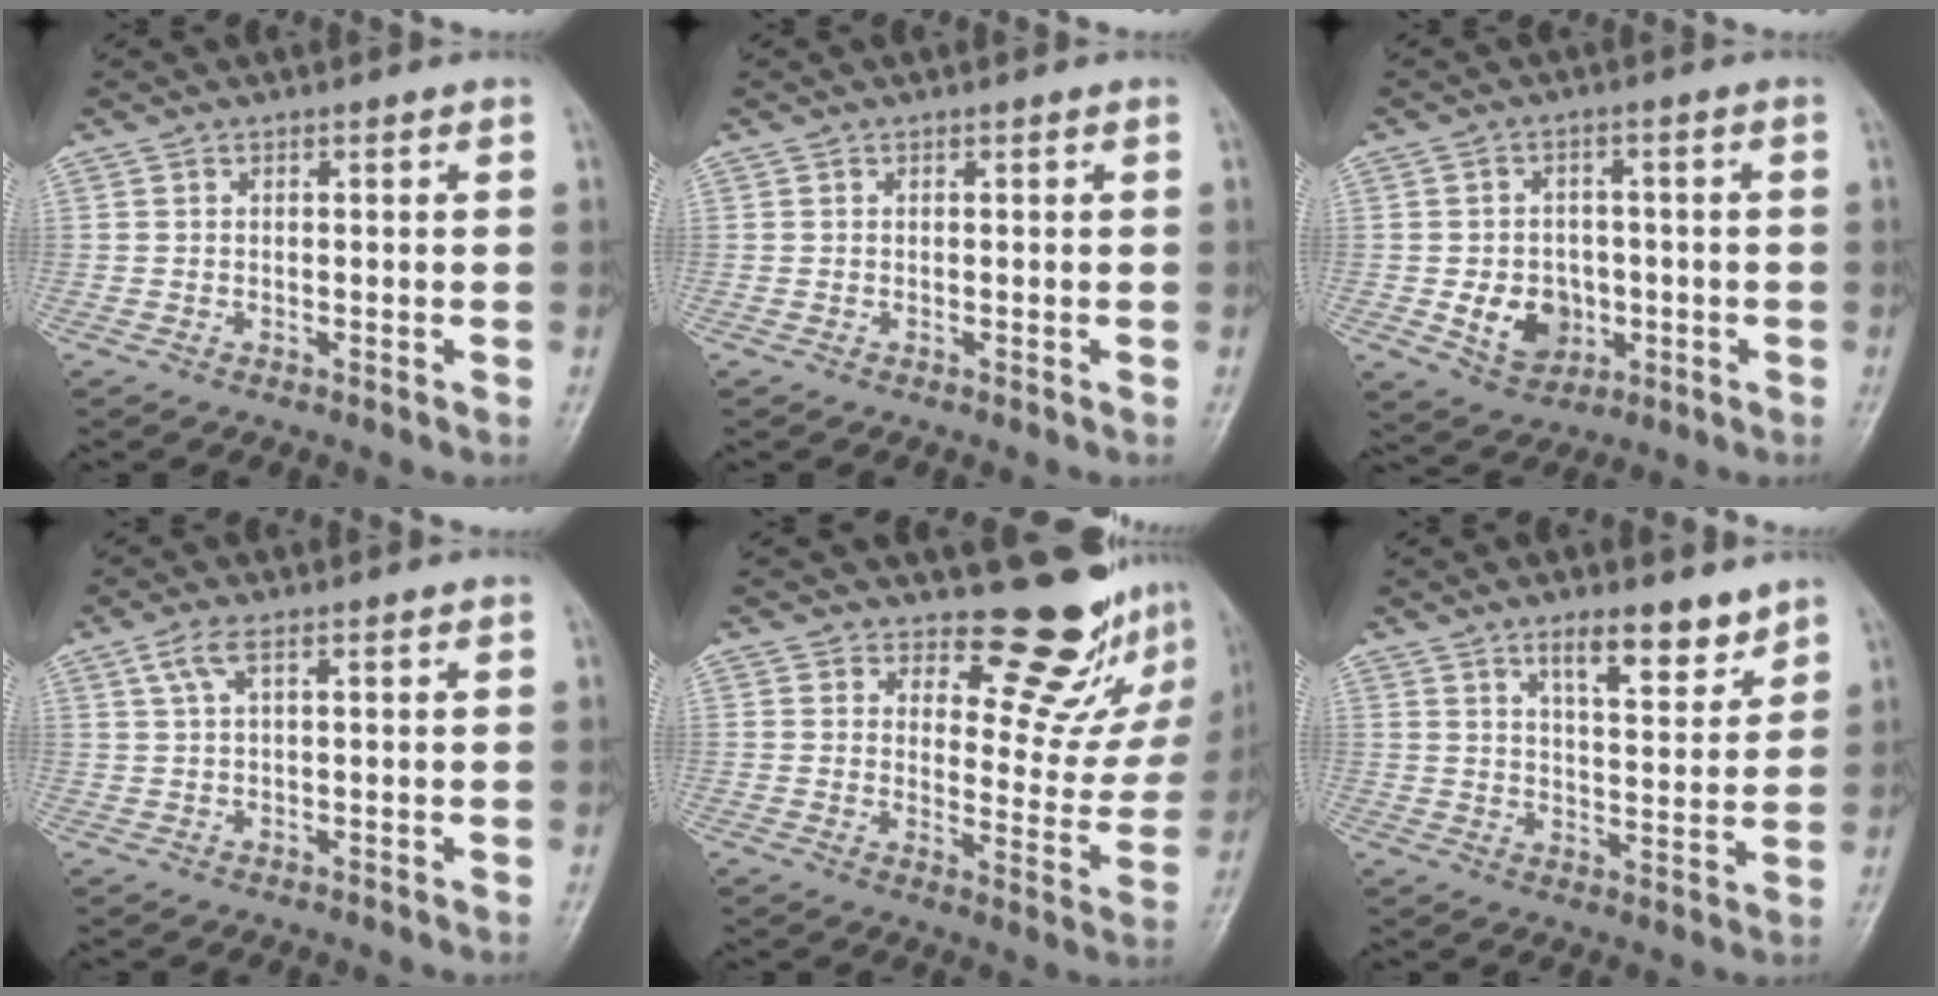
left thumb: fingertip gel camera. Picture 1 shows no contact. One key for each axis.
{"total": 0.0}
{"total": 8.4, "fx": -1.8, "fy": 6.8, "fz": 4.5, "tx": -0.039, "ty": 0.007, "tz": -0.021}
{"total": 2.6, "fx": 1.2, "fy": 0.7, "fz": 2.2, "tx": -0.059, "ty": 0.013, "tz": 0.032}
{"total": 14.4, "fx": 12.8, "fy": 5.0, "fz": 4.3, "tx": -0.006, "ty": -0.130, "tz": 0.157}
{"total": 8.6, "fx": 6.1, "fy": 2.6, "fz": 5.4, "tx": -0.065, "ty": -0.045, "tz": 0.098}